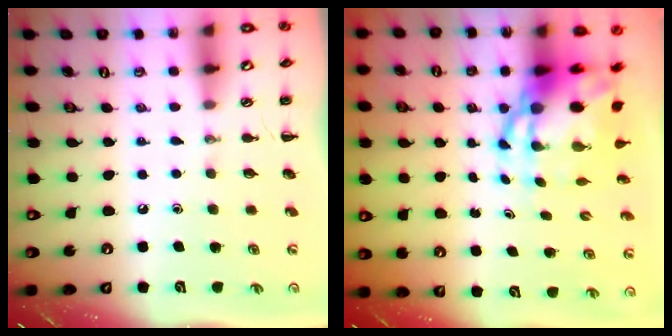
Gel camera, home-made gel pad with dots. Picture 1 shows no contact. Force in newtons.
{"total": 9.4, "press": 9.1, "slide": 2.6}